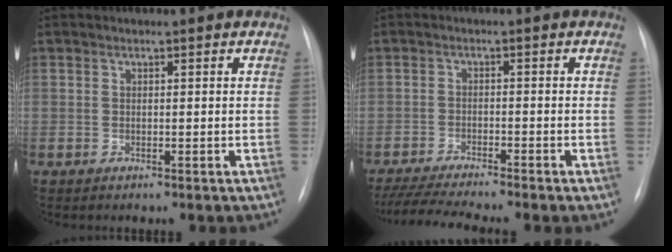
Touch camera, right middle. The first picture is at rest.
{"total": 9.1, "force": [-8.1, -0.8, 4.2], "torque": [-0.068, -0.020, -0.134]}